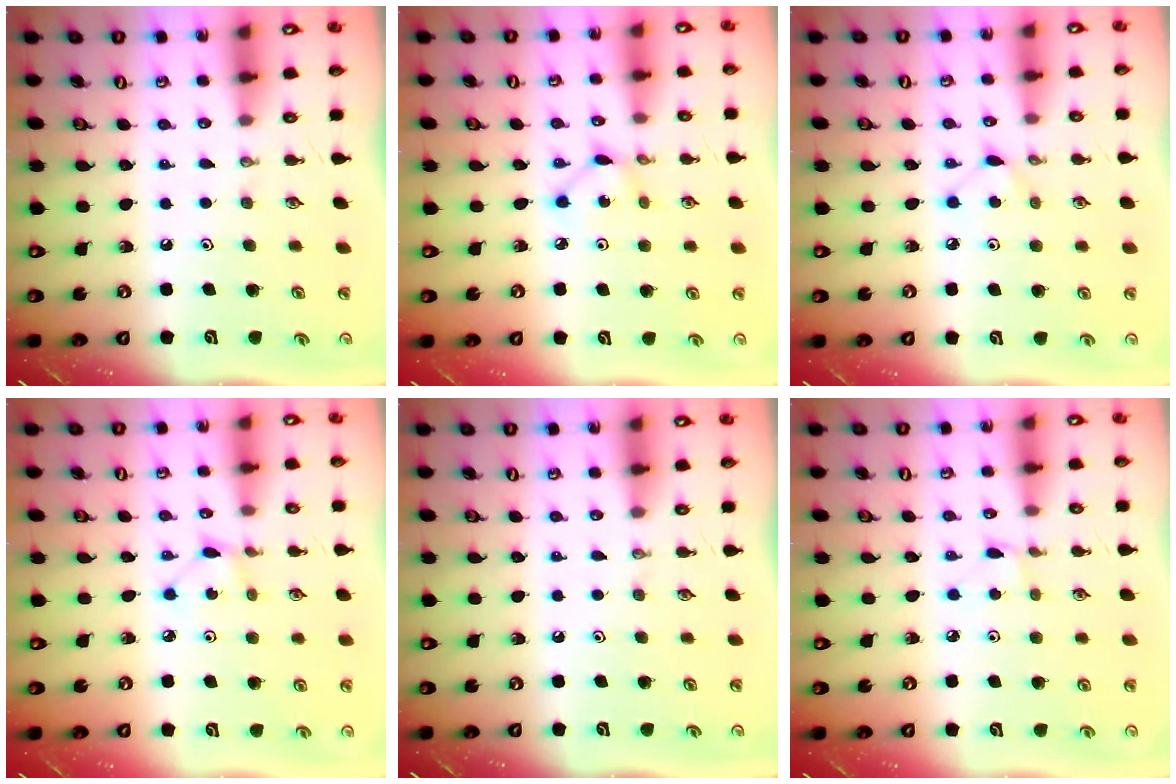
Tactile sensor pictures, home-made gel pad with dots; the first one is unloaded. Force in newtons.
{"total": 2.1, "press": 2.1, "slide": 0.1}
{"total": 4.8, "press": 4.7, "slide": 0.7}
{"total": 2.1, "press": 2.0, "slide": 0.3}
{"total": 0.0}
{"total": 1.5, "press": 1.5, "slide": 0.2}